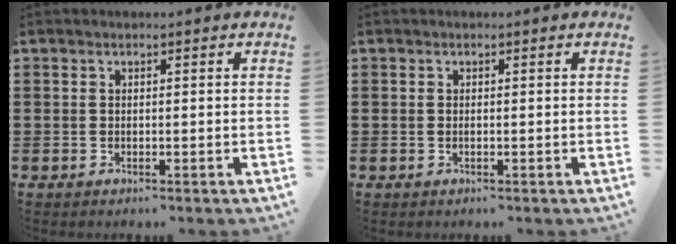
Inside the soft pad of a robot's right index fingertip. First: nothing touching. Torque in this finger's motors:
{"motor_torque": [1.00, 1.14, -0.01, -0.02]}